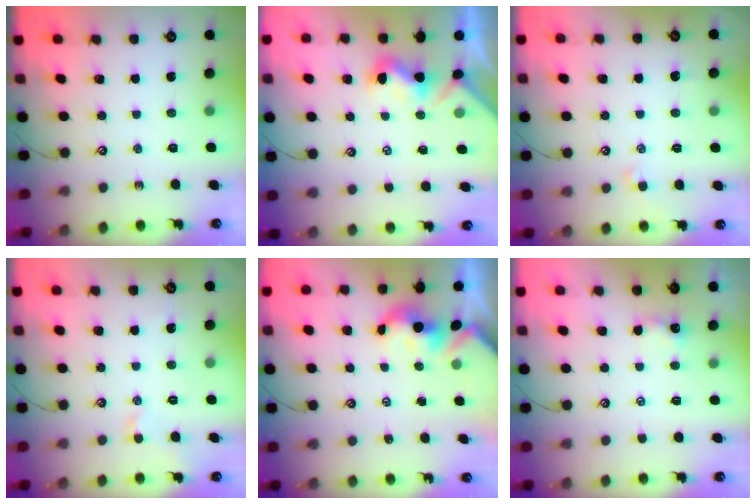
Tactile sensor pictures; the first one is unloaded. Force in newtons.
{"total": 1.4, "press": 1.3, "slide": 0.5}
{"total": 0.5, "press": 0.2, "slide": 0.5}
{"total": 0.9, "press": 0.7, "slide": 0.6}
{"total": 1.6, "press": 1.6, "slide": 0.2}
{"total": 3.6, "press": 3.6, "slide": 0.1}